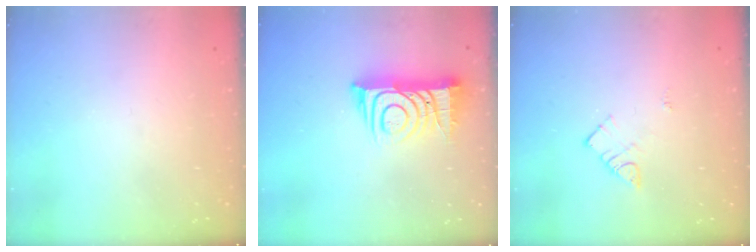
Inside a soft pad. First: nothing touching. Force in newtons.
{"total": 13.7, "press": 13.7, "slide": 0.8}
{"total": 6.4, "press": 6.4, "slide": 0.2}